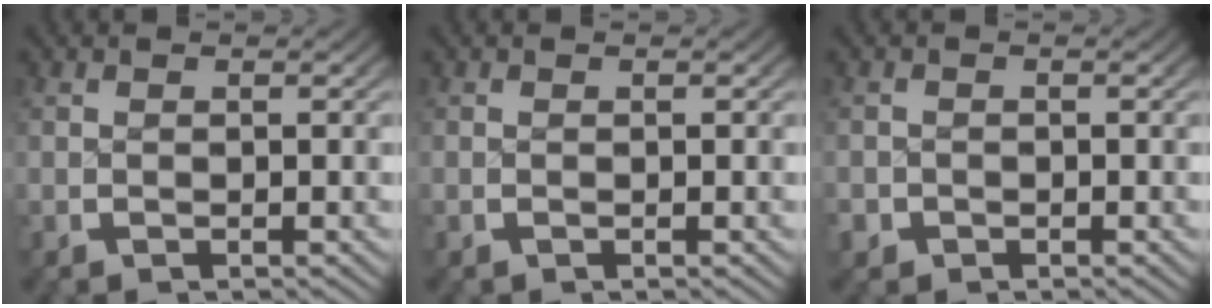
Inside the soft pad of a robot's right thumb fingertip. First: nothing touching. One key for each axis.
{"total": 0.0}
{"total": 1.6, "fx": -1.0, "fy": 1.3, "fz": 0.1, "tx": -0.008, "ty": -0.009, "tz": -0.016}